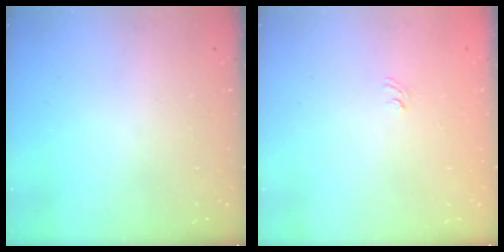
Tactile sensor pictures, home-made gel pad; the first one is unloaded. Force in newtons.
{"total": 1.6, "press": 1.2, "slide": 1.0}